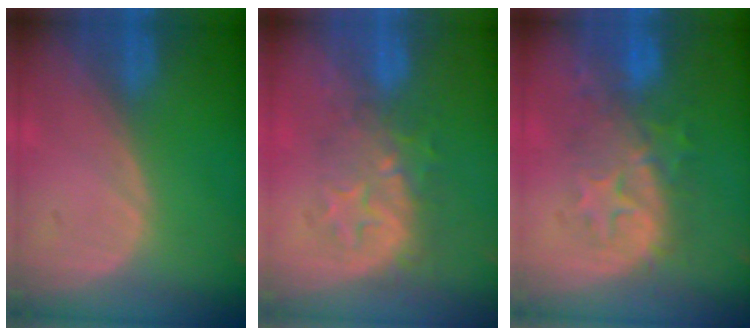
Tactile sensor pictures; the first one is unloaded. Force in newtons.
{"total": 8.4, "press": 7.5, "slide": 3.7}
{"total": 8.7, "press": 8.5, "slide": 1.6}